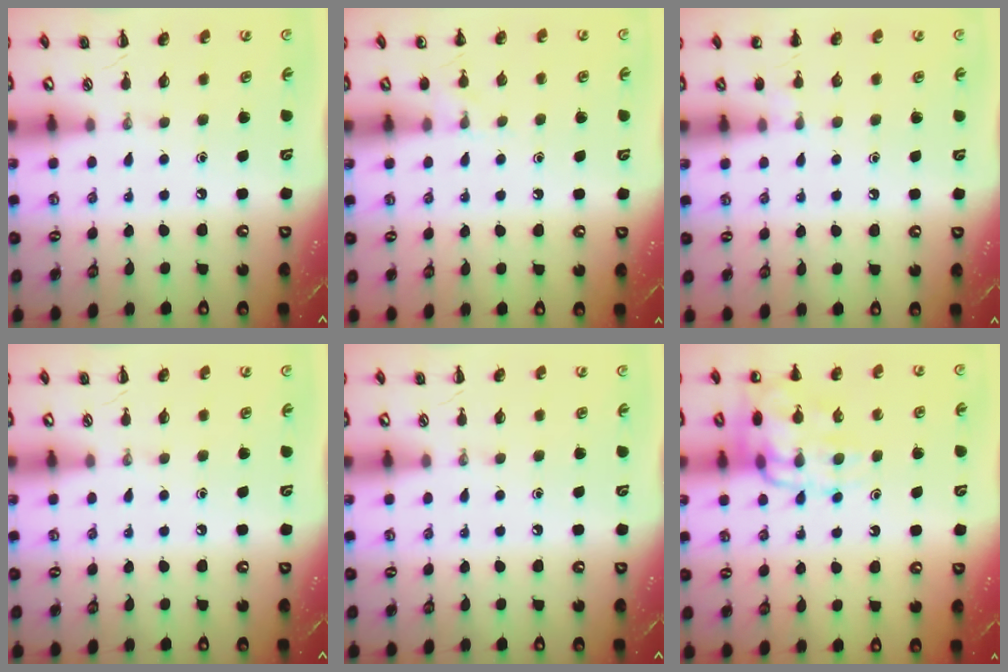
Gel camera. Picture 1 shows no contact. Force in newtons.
{"total": 5.0, "press": 4.7, "slide": 1.9}
{"total": 5.0, "press": 4.7, "slide": 1.6}
{"total": 0.0}
{"total": 0.0}
{"total": 13.5, "press": 13.4, "slide": 1.4}